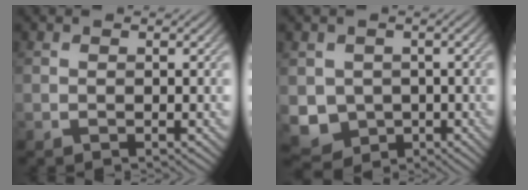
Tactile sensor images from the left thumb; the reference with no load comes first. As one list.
[{"total": 5.1, "force": [-0.6, 4.7, 2.0], "torque": [-0.058, -0.022, -0.015]}]